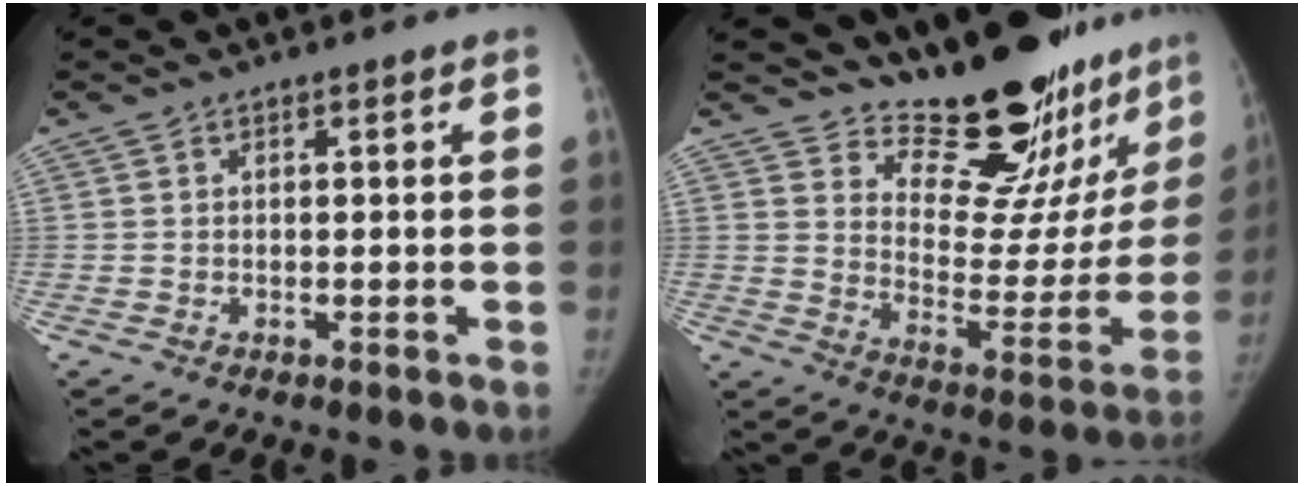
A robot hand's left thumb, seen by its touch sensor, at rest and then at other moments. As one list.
[{"total": 23.3, "force": [20.3, 7.6, 8.7], "torque": [-0.075, -0.174, 0.277]}]